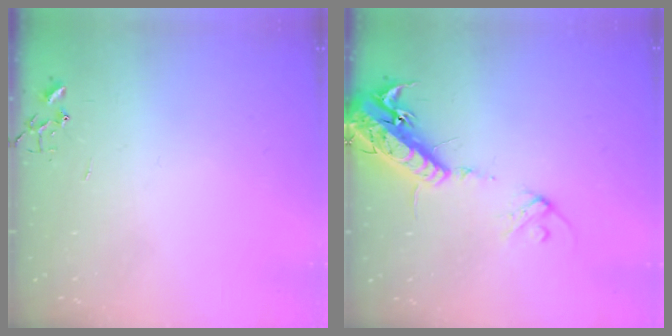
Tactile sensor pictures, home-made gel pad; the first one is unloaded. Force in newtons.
{"total": 17.8, "press": 17.4, "slide": 3.8}